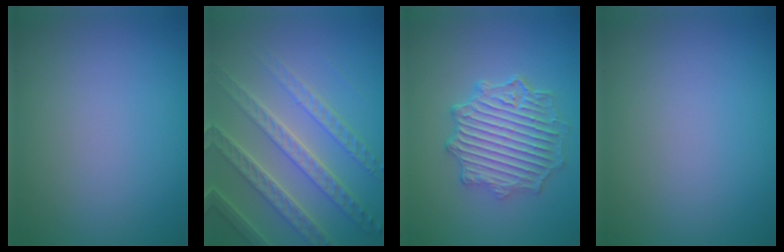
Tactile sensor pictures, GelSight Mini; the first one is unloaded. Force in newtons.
{"total": 6.4, "press": 5.2, "slide": 3.9}
{"total": 5.7, "press": 5.0, "slide": 2.8}
{"total": 0.0}